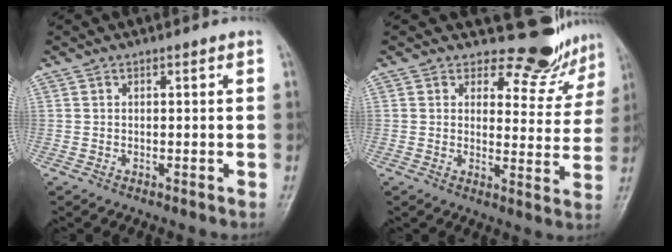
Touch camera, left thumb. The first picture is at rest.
{"total": 9.9, "force": [9.2, 3.6, 0.9], "torque": [0.027, -0.084, 0.103]}